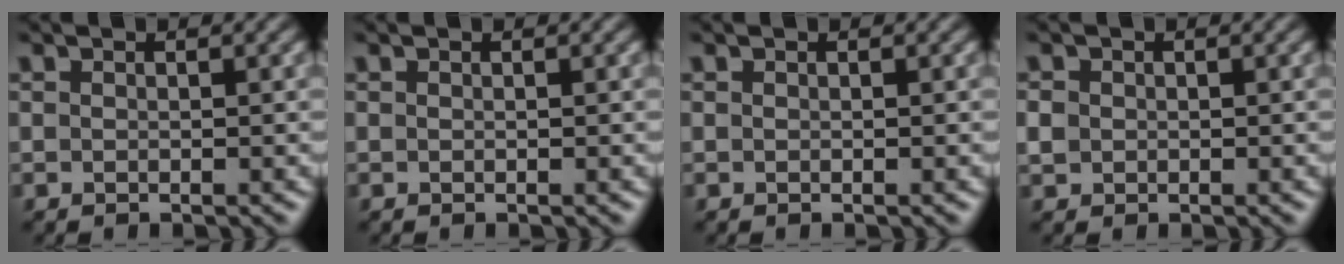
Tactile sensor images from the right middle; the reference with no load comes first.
{"total": 0.0}
{"total": 0.0}
{"total": 1.4, "force": [0.0, 1.3, 0.5], "torque": [-0.008, -0.001, -0.003]}